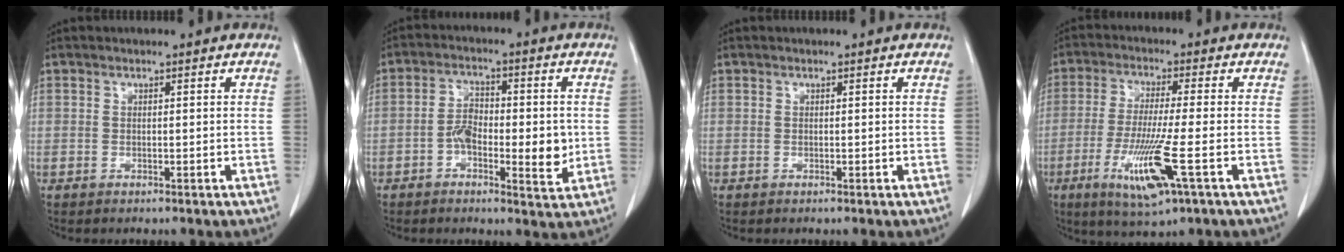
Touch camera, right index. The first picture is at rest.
{"total": 8.4, "force": [-1.5, 3.4, 7.5], "torque": [-0.121, 0.005, -0.024]}
{"total": 0.0}
{"total": 10.8, "force": [-4.1, 0.1, 10.0], "torque": [-0.199, -0.030, -0.074]}